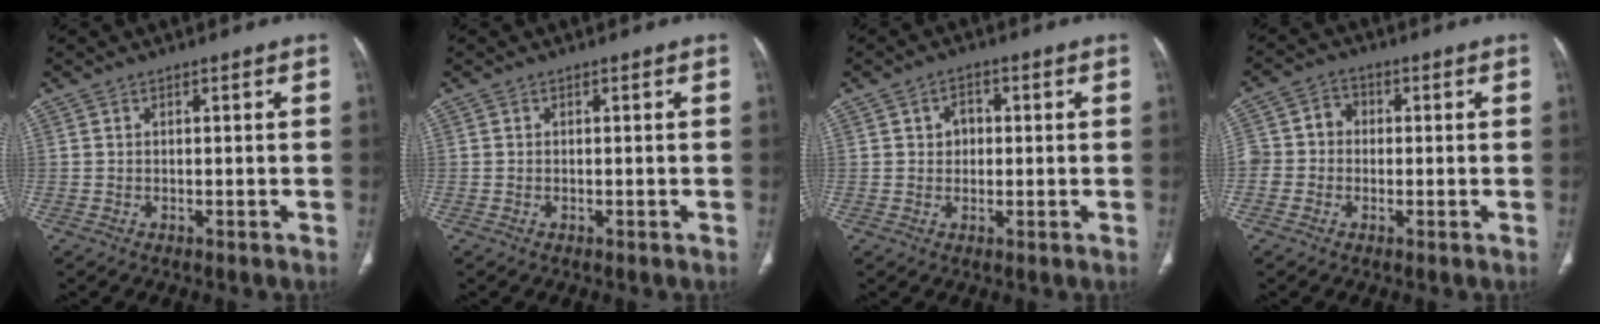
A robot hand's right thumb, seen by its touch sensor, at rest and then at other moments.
{"total": 0.0}
{"total": 3.5, "force": [0.5, 2.8, 2.0], "torque": [-0.014, 0.006, 0.006]}
{"total": 6.1, "force": [-0.5, 5.6, 2.4], "torque": [-0.026, 0.025, -0.017]}